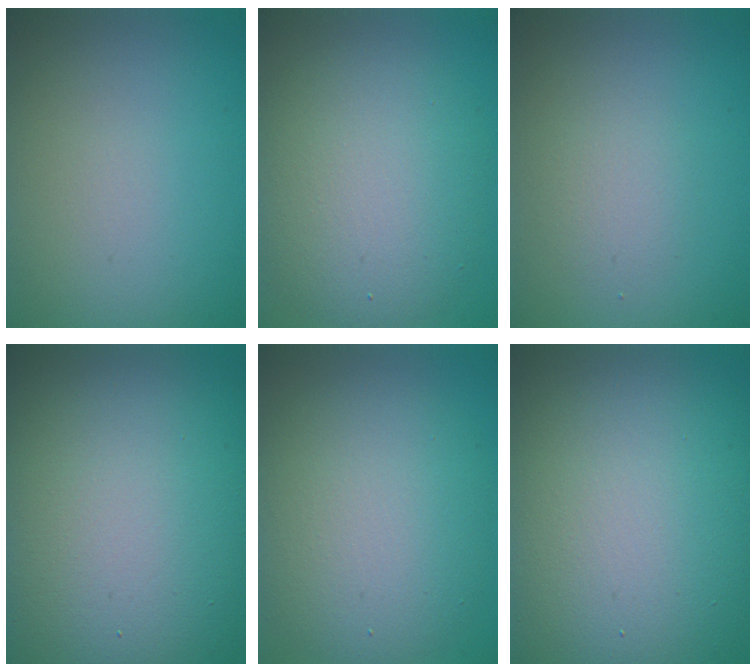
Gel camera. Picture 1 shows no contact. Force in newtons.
{"total": 7.1, "press": 7.0, "slide": 0.7}
{"total": 1.6, "press": 1.6, "slide": 0.1}
{"total": 18.1, "press": 18.1, "slide": 1.5}
{"total": 7.5, "press": 7.4, "slide": 0.9}
{"total": 16.3, "press": 16.3, "slide": 0.8}